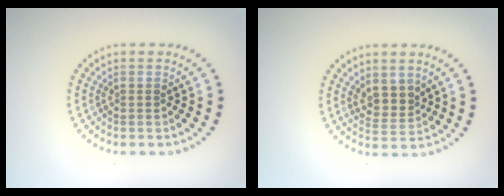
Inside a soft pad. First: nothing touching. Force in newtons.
{"total": 2.5, "press": 2.2, "slide": 1.2}